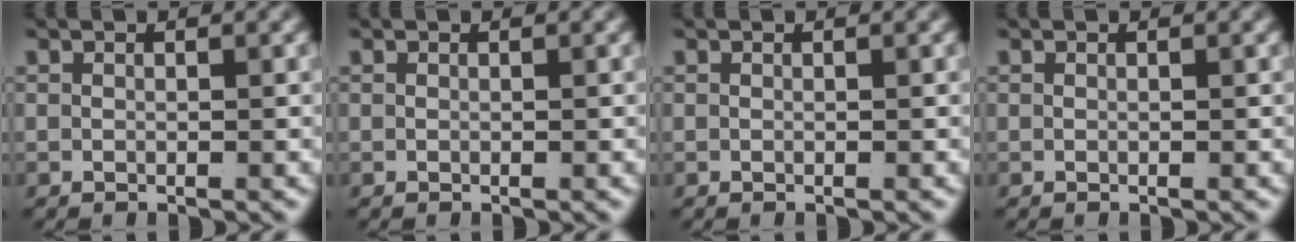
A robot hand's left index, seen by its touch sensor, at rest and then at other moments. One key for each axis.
{"total": 0.0}
{"total": 0.0}
{"total": 0.0}